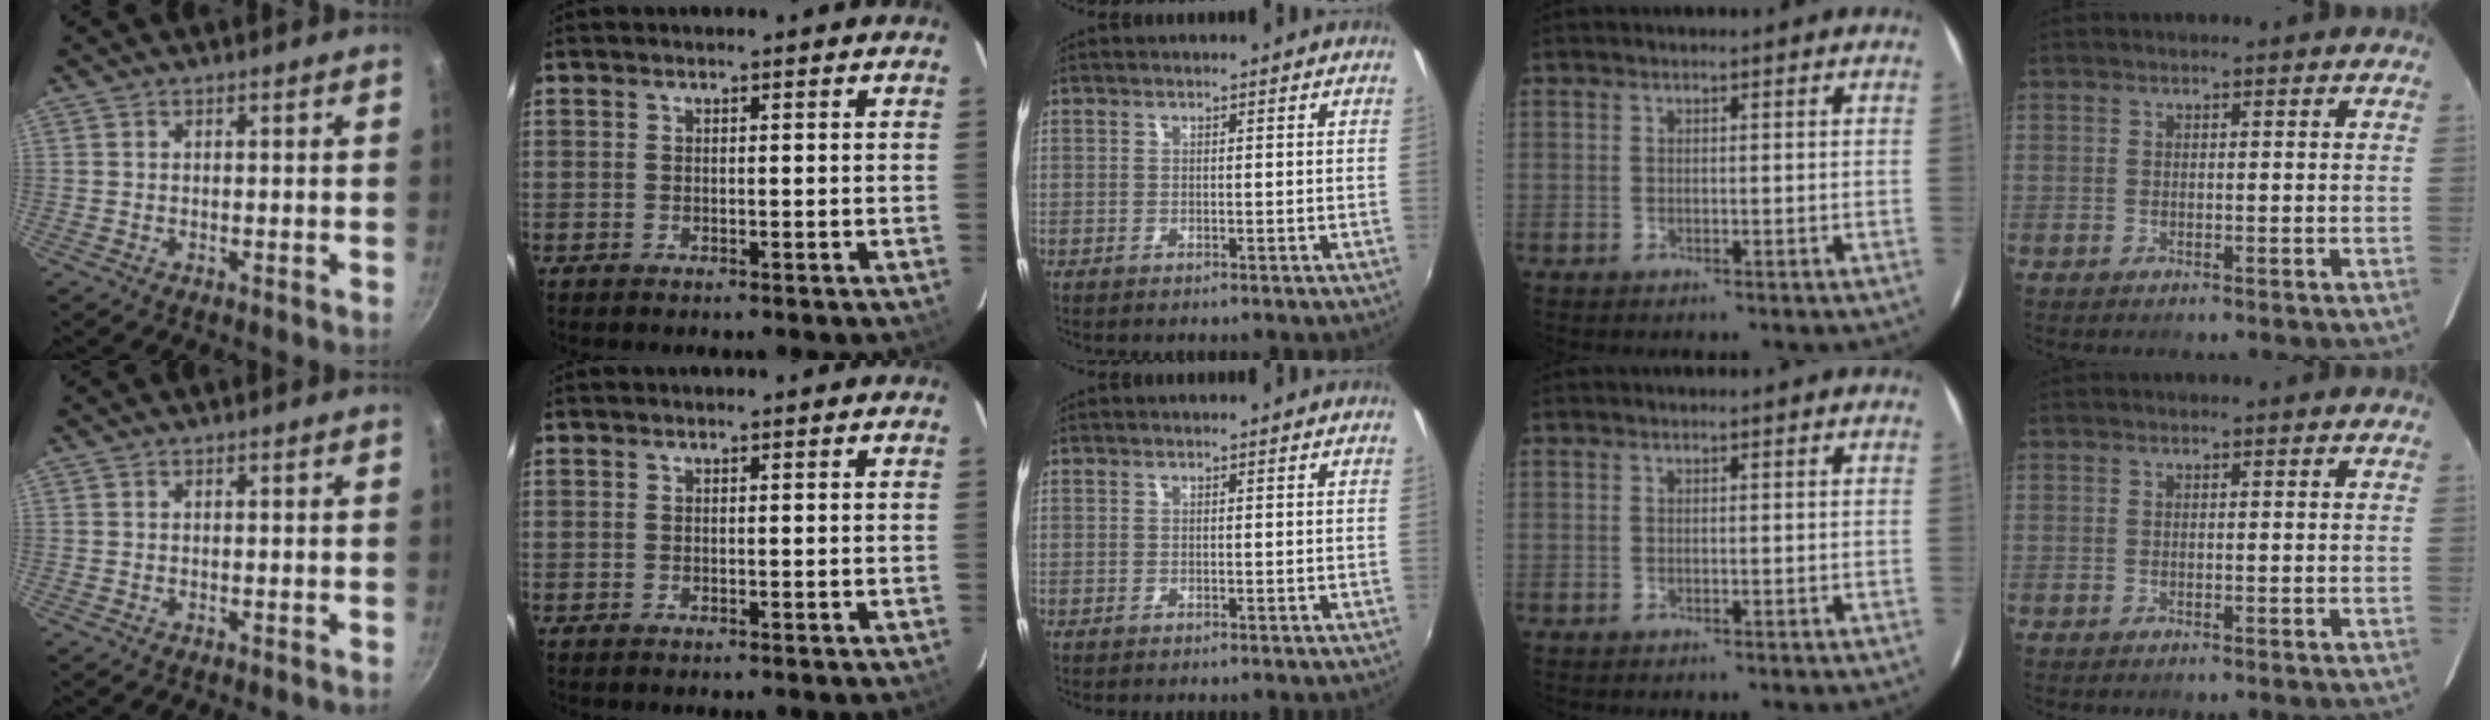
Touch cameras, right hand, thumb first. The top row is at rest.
{}